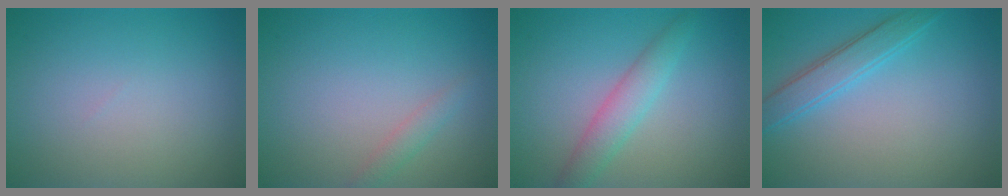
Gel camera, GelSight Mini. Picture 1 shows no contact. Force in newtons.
{"total": 1.2, "press": 1.2, "slide": 0.1}
{"total": 2.9, "press": 2.9, "slide": 0.1}
{"total": 2.8, "press": 2.8, "slide": 0.1}